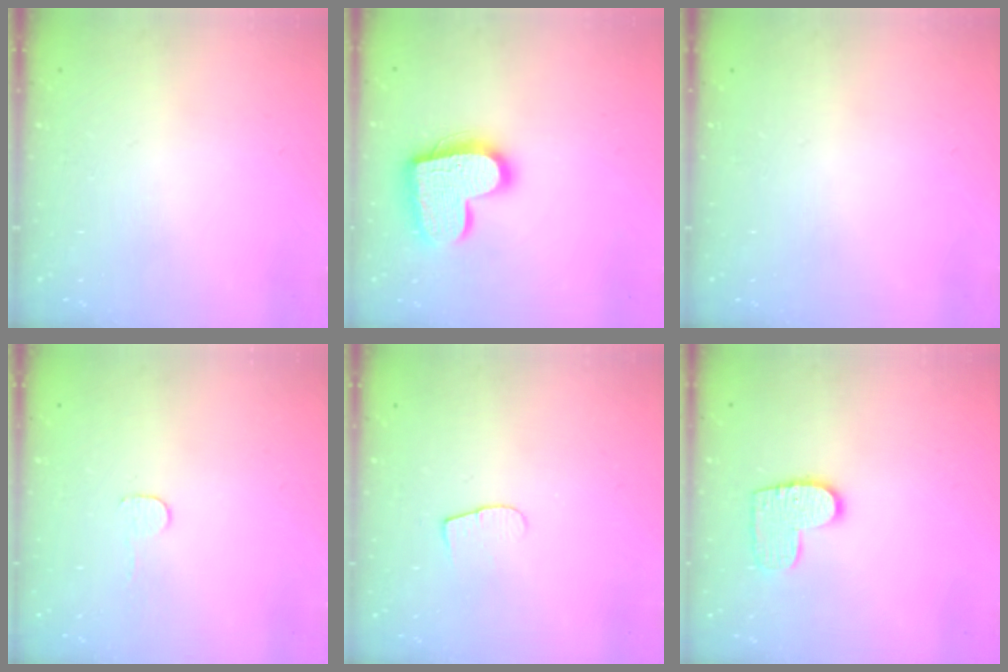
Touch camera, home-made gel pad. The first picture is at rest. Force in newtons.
{"total": 16.7, "press": 16.7, "slide": 1.1}
{"total": 0.0}
{"total": 2.7, "press": 2.7, "slide": 0.2}
{"total": 5.2, "press": 5.2, "slide": 0.6}
{"total": 9.7, "press": 9.7, "slide": 0.3}